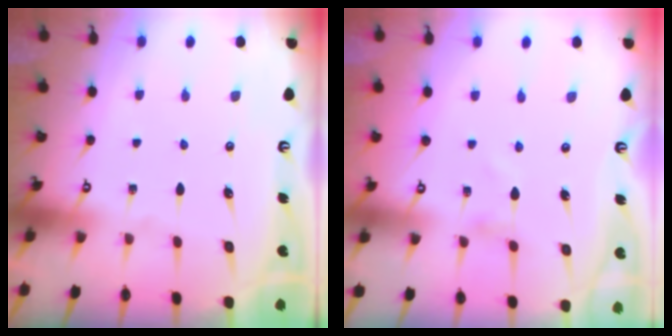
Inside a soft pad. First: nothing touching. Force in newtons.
{"total": 0.0}